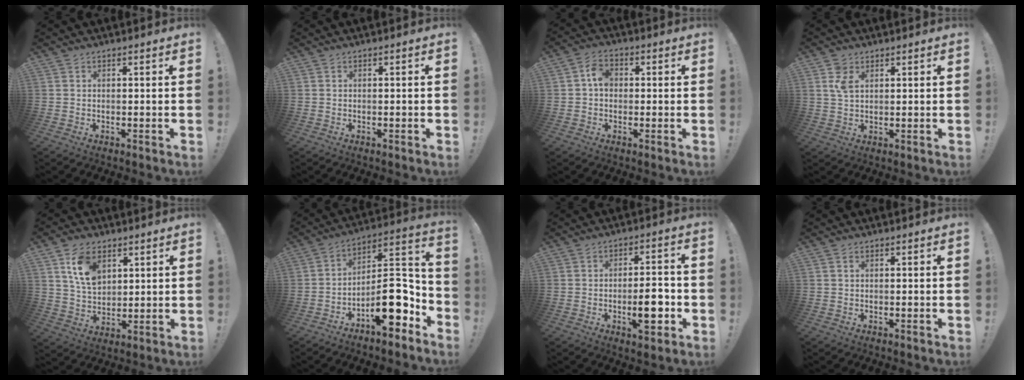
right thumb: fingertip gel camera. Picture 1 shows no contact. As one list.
[{"total": 0.0}, {"total": 5.1, "force": [-0.1, 3.8, 3.4], "torque": [-0.053, 0.013, -0.002]}, {"total": 4.2, "force": [1.8, 2.4, 2.8], "torque": [-0.048, 0.000, 0.031]}, {"total": 11.4, "force": [5.3, 7.8, 6.4], "torque": [-0.105, -0.009, 0.103]}, {"total": 15.2, "force": [-6.7, 6.8, 11.8], "torque": [-0.153, 0.039, -0.100]}, {"total": 8.7, "force": [-2.4, 3.5, 7.6], "torque": [-0.105, 0.010, -0.039]}, {"total": 0.6, "force": [0.3, 0.5, 0.4], "torque": [-0.015, 0.005, 0.006]}]